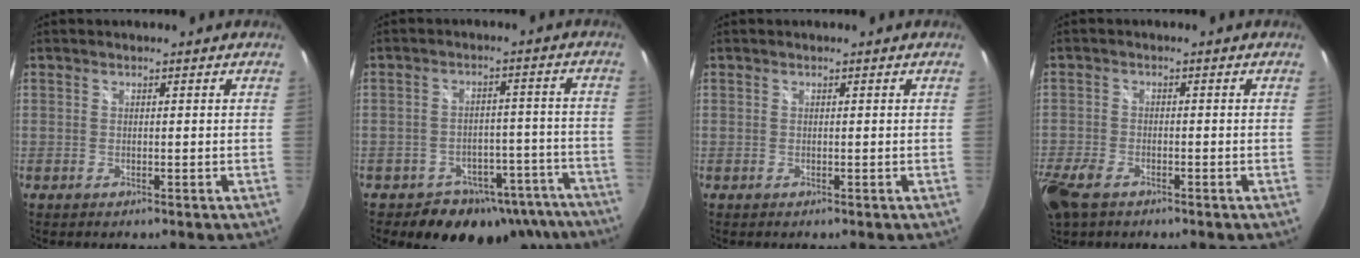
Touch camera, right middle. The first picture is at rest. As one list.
[{"total": 16.4, "force": [-12.3, 9.9, 4.4], "torque": [-0.076, 0.042, -0.130]}, {"total": 0.0}, {"total": 8.5, "force": [-5.5, 4.4, 4.8], "torque": [-0.138, -0.024, -0.110]}]